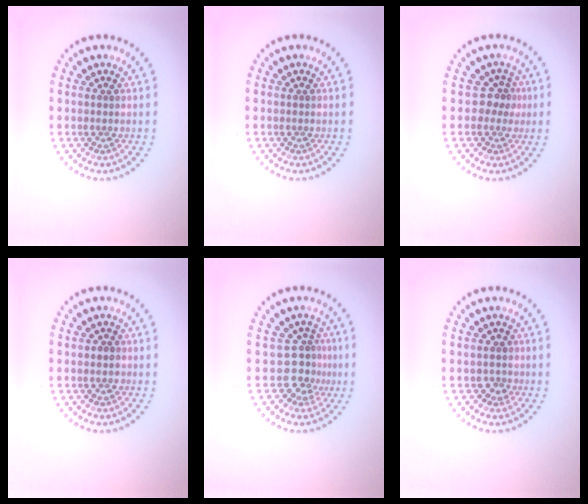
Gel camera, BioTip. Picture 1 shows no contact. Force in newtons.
{"total": 0.0}
{"total": 2.0, "press": 1.5, "slide": 1.3}
{"total": 0.6, "press": 0.5, "slide": 0.2}
{"total": 2.9, "press": 2.1, "slide": 2.0}
{"total": 1.2, "press": 1.1, "slide": 0.6}